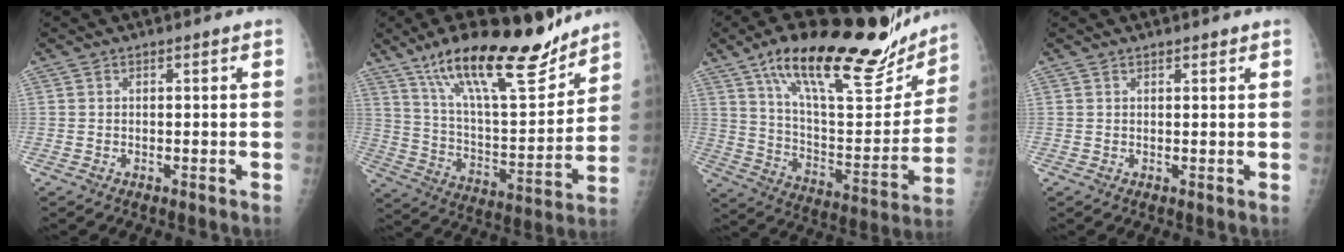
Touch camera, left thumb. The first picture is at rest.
{"total": 22.8, "force": [16.6, 6.4, 14.2], "torque": [-0.200, -0.080, 0.283]}
{"total": 29.8, "force": [20.1, 10.1, 19.6], "torque": [-0.262, -0.059, 0.318]}
{"total": 1.2, "force": [0.9, 0.4, 0.6], "torque": [-0.005, -0.003, 0.012]}